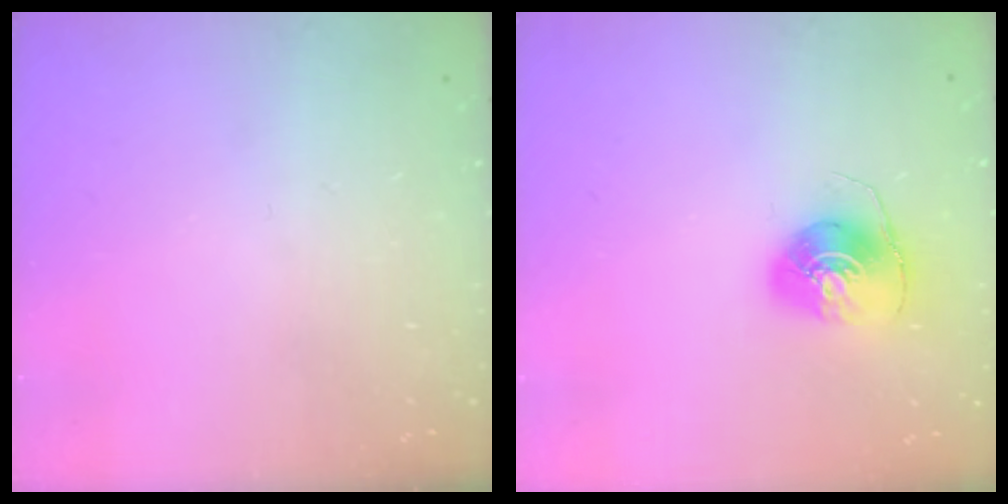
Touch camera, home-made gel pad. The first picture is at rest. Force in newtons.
{"total": 8.8, "press": 8.8, "slide": 0.1}